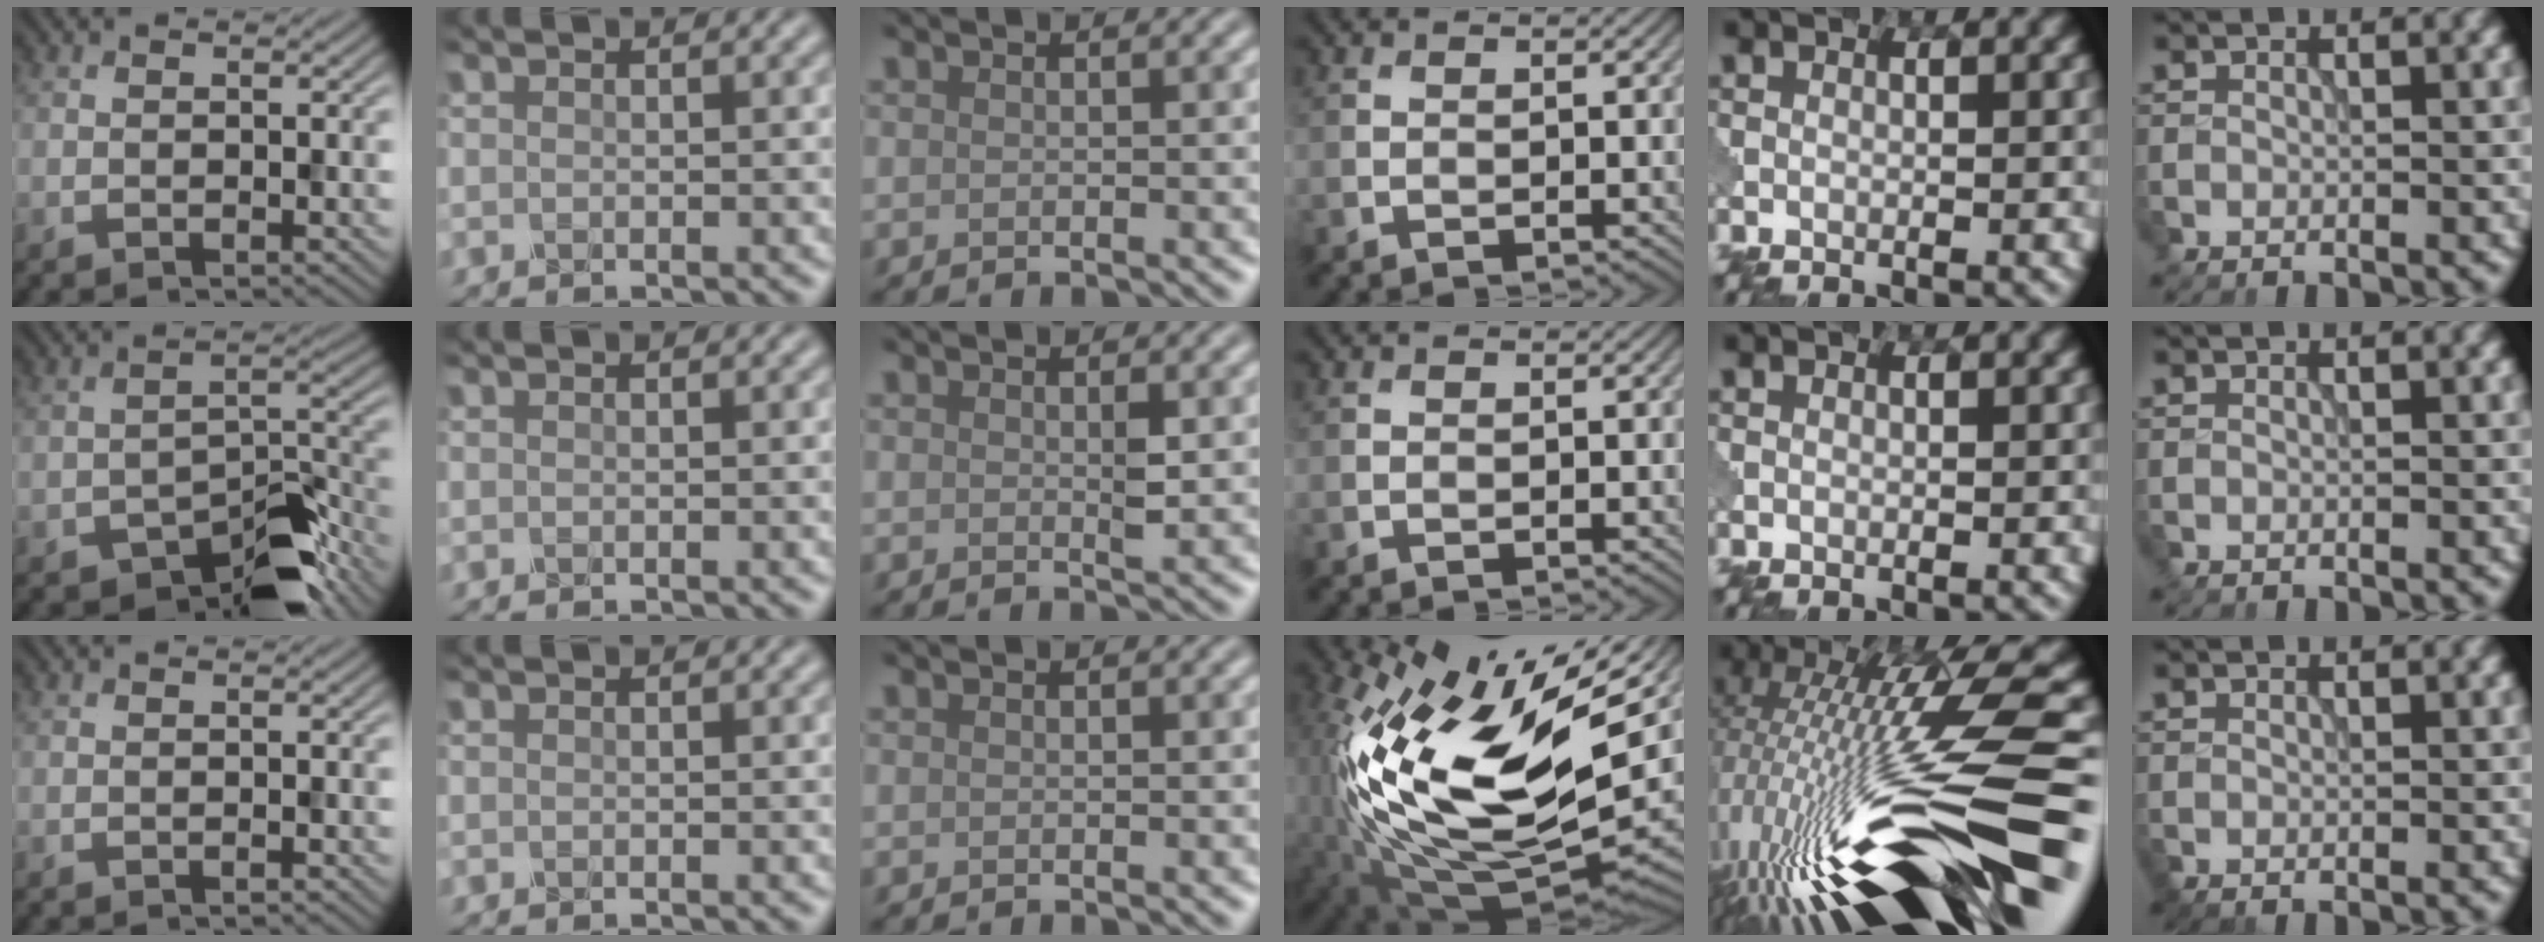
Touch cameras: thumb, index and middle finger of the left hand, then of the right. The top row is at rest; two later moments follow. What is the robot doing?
{"motion": "disassemble", "object": "pitcher"}